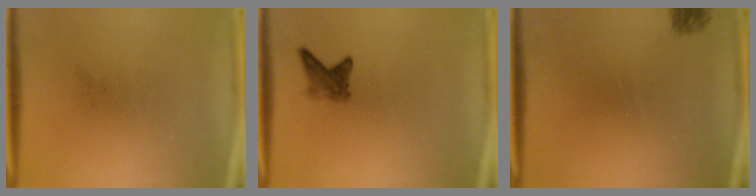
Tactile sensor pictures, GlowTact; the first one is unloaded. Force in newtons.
{"total": 2.3}
{"total": 1.4}